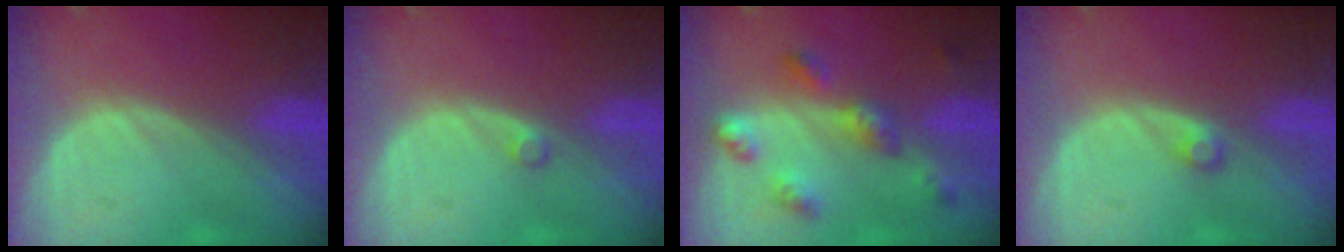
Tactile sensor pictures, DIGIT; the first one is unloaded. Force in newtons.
{"total": 0.9, "press": 0.9, "slide": 0.2}
{"total": 6.5, "press": 5.7, "slide": 3.0}
{"total": 1.3, "press": 1.2, "slide": 0.3}